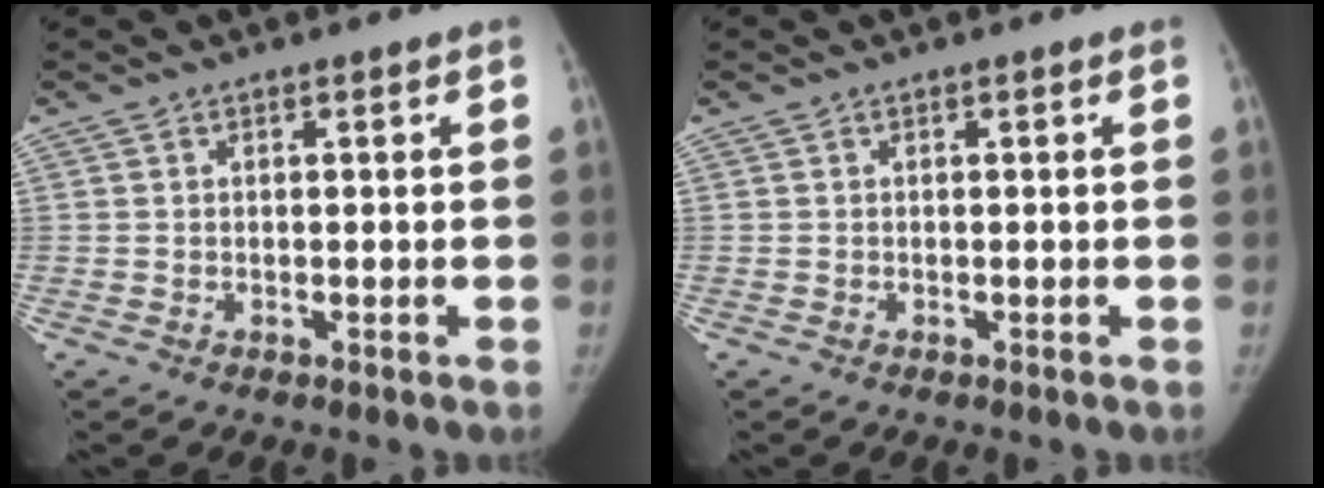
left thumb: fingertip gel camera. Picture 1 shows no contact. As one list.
[{"total": 0.0}]